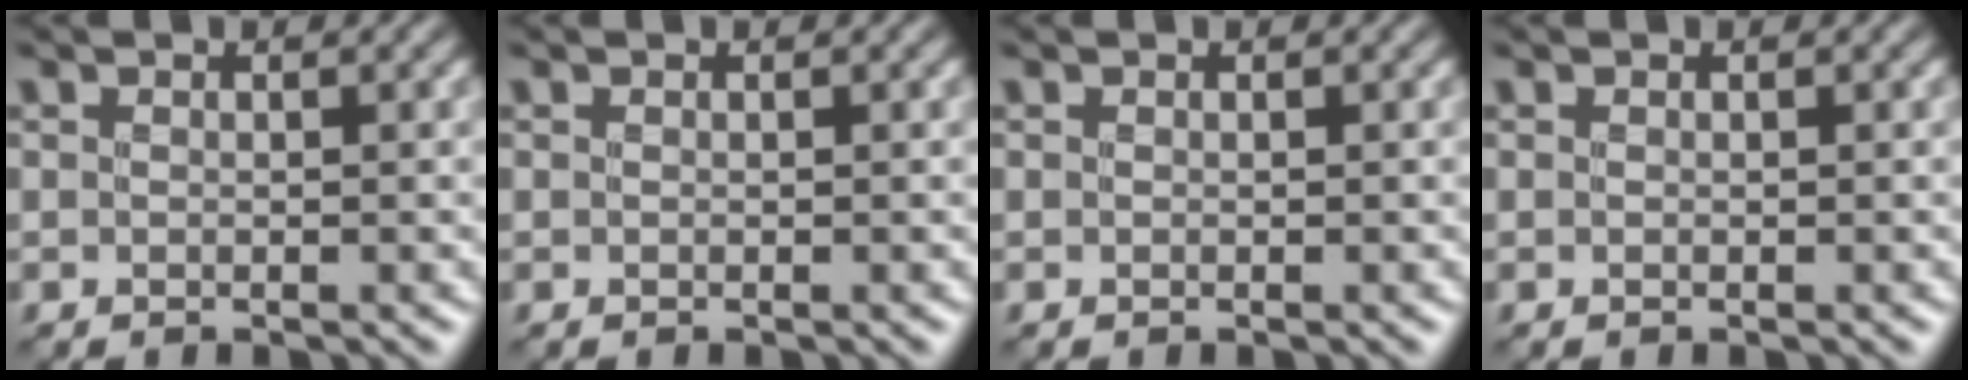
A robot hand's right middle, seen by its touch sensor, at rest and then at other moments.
{"total": 0.0}
{"total": 0.0}
{"total": 0.0}